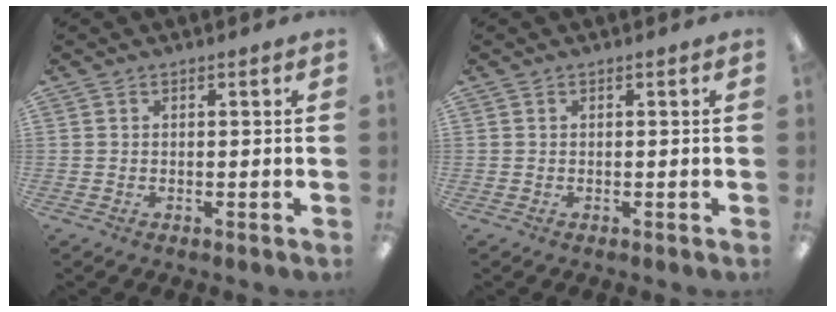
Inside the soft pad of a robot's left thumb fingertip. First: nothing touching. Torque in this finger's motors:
{"motor_torque": [0.00, 0.00, 0.05, -0.04, 0.00]}